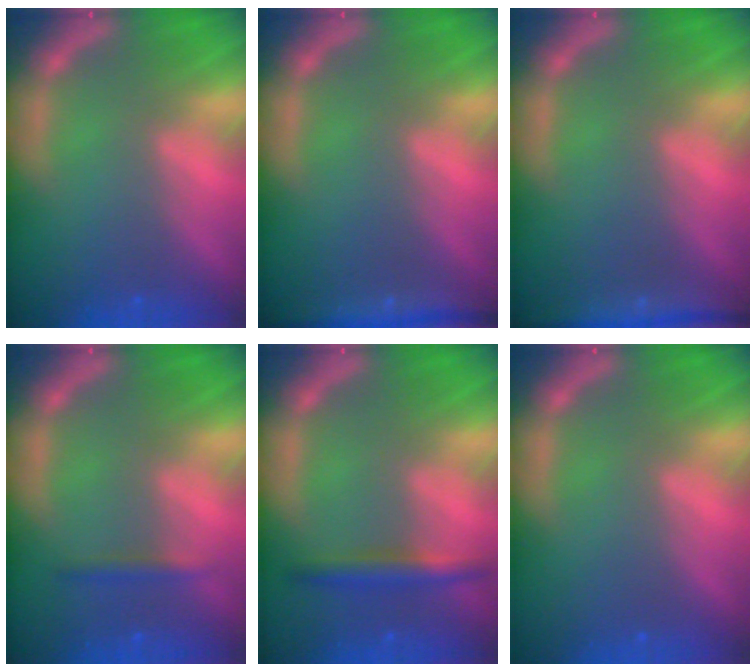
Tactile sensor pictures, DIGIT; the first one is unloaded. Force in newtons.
{"total": 4.5}
{"total": 5.5}
{"total": 1.4}
{"total": 3.0}
{"total": 0.0}